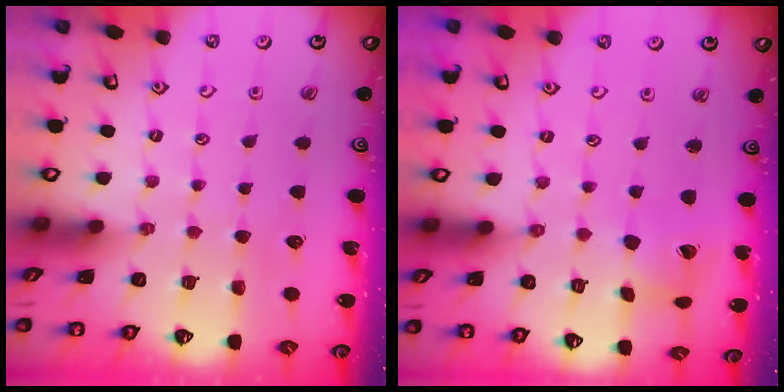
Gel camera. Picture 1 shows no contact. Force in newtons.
{"total": 5.8, "press": 5.7, "slide": 0.7}